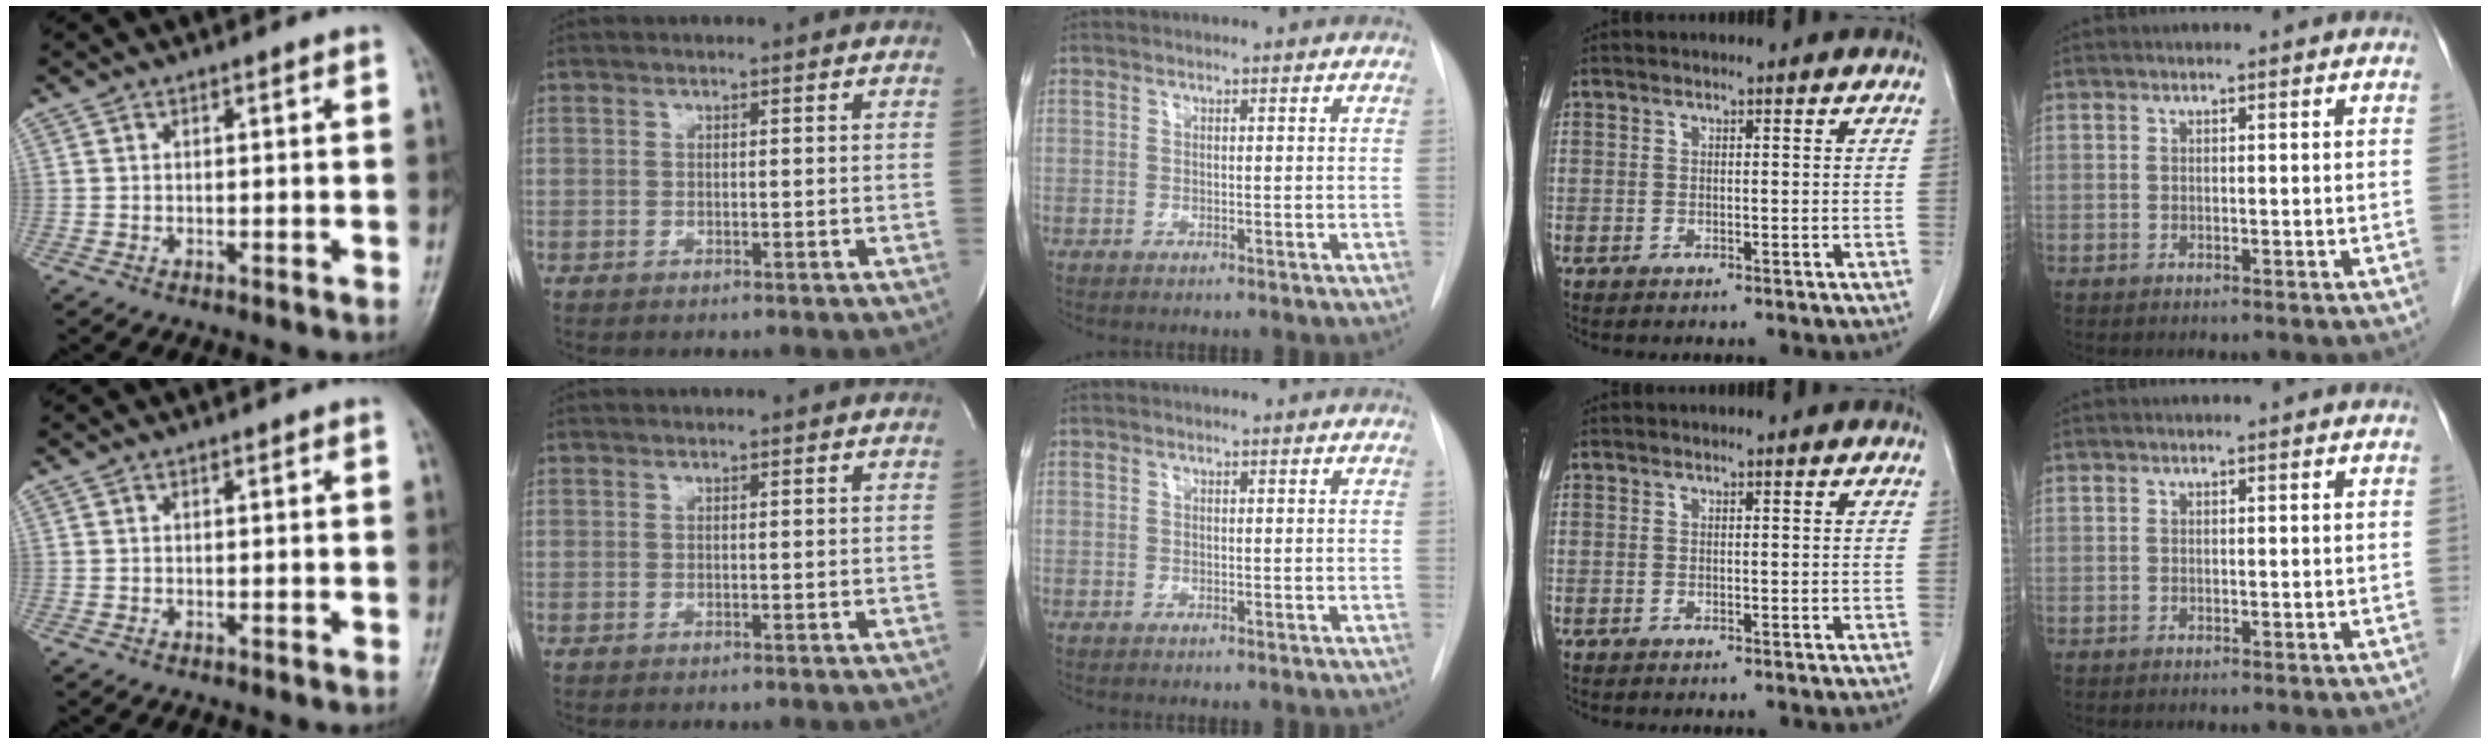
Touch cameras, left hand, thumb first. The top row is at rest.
{}